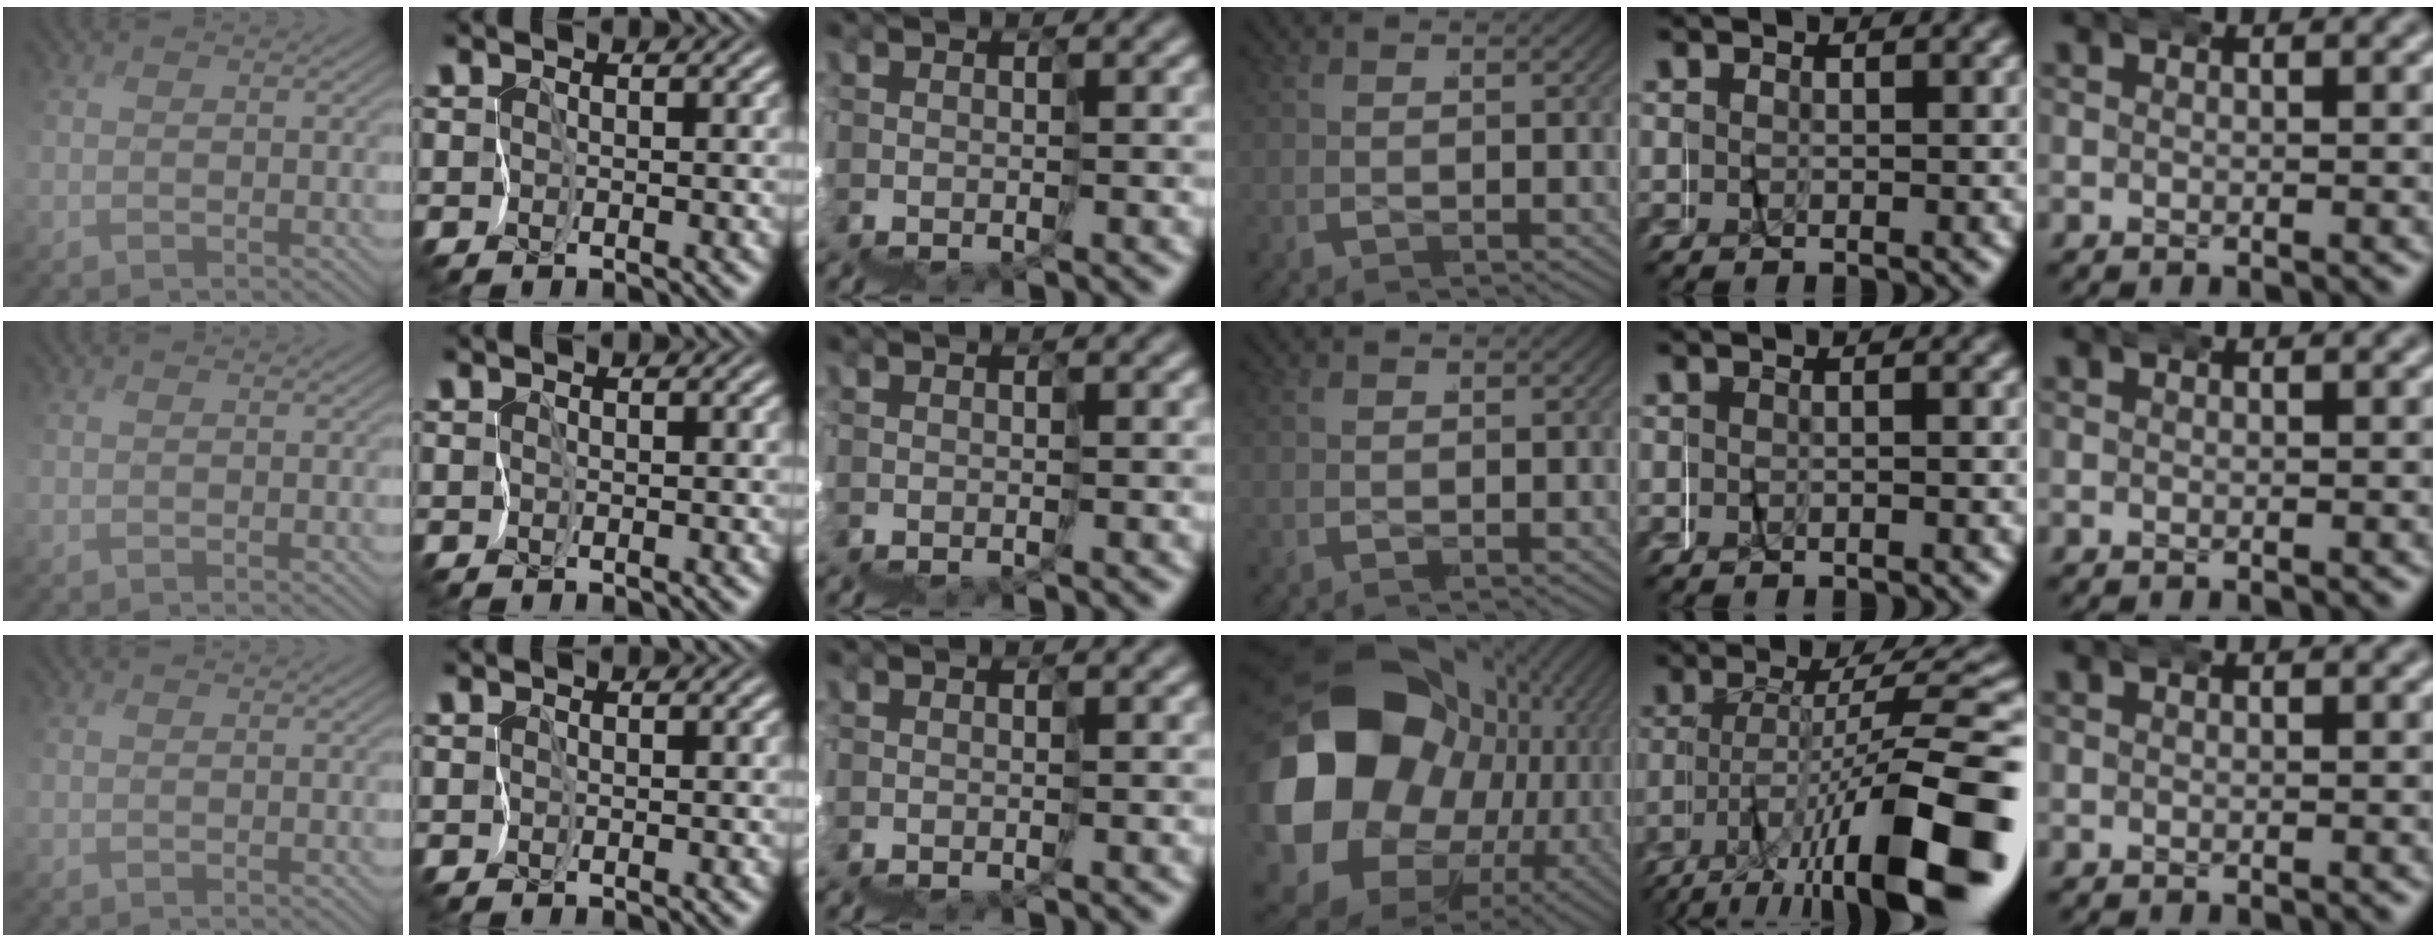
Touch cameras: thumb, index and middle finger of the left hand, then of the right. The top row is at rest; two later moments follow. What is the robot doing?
{"motion": "wrap", "object": "napkin"}